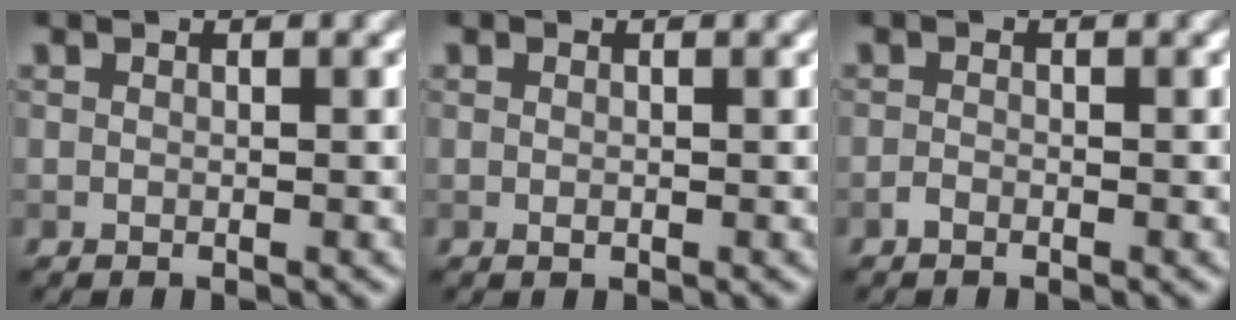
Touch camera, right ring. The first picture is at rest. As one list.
[{"total": 0.5, "force": [-0.1, 0.4, 0.3], "torque": [-0.002, -0.003, -0.002]}, {"total": 0.6, "force": [-0.5, 0.2, 0.2], "torque": [-0.004, 0.000, -0.011]}]